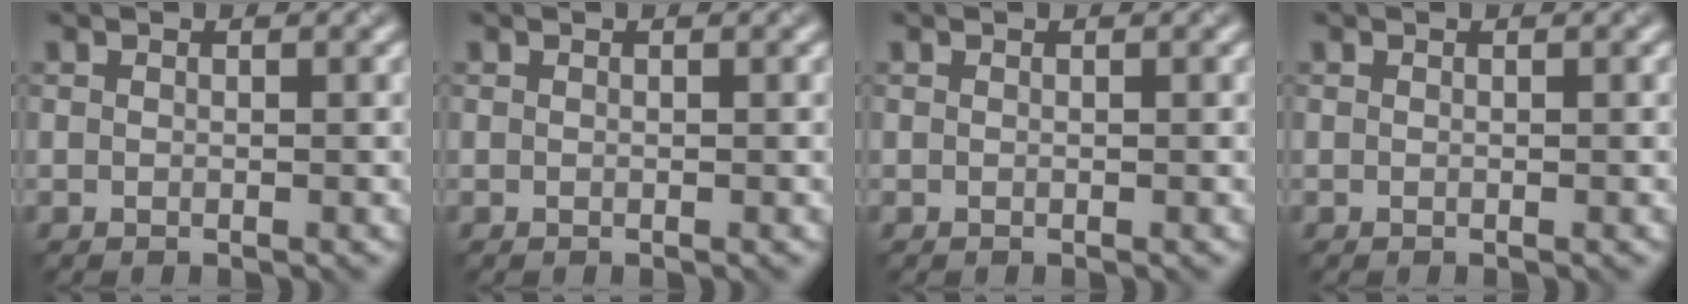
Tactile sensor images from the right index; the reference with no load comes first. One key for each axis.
{"total": 0.0}
{"total": 0.0}
{"total": 0.0}